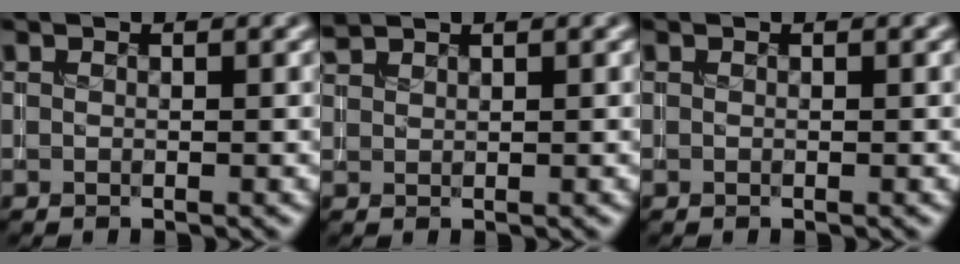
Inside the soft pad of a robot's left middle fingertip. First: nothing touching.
{"total": 1.3, "force": [1.3, 0.1, 0.2], "torque": [-0.006, 0.004, 0.030]}
{"total": 0.0}